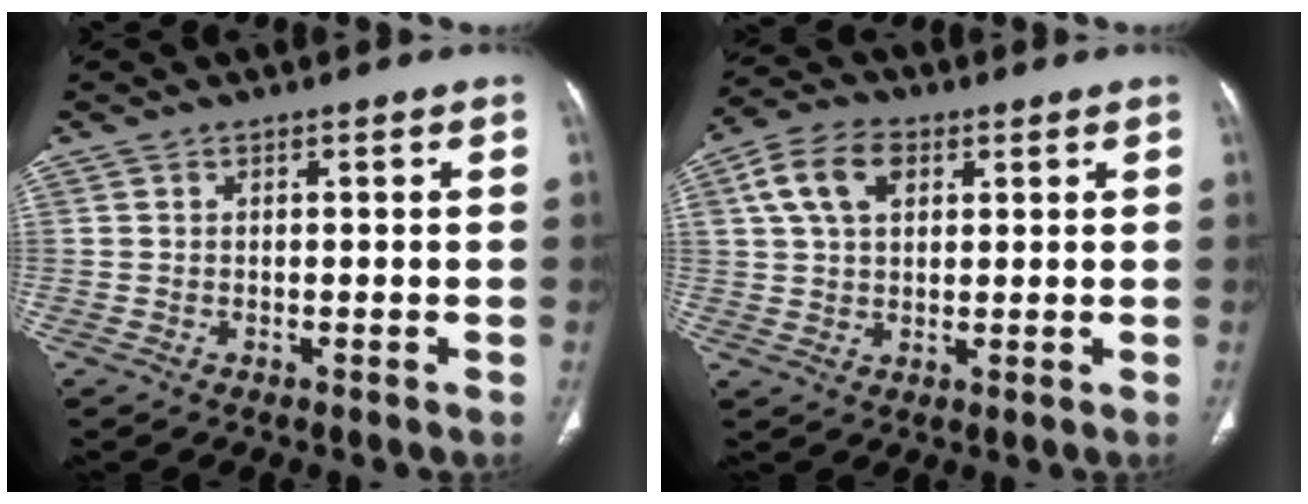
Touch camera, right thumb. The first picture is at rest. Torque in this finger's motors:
{"motor_torque": [1.05, 1.09, 1.10, -0.25, 0.24]}